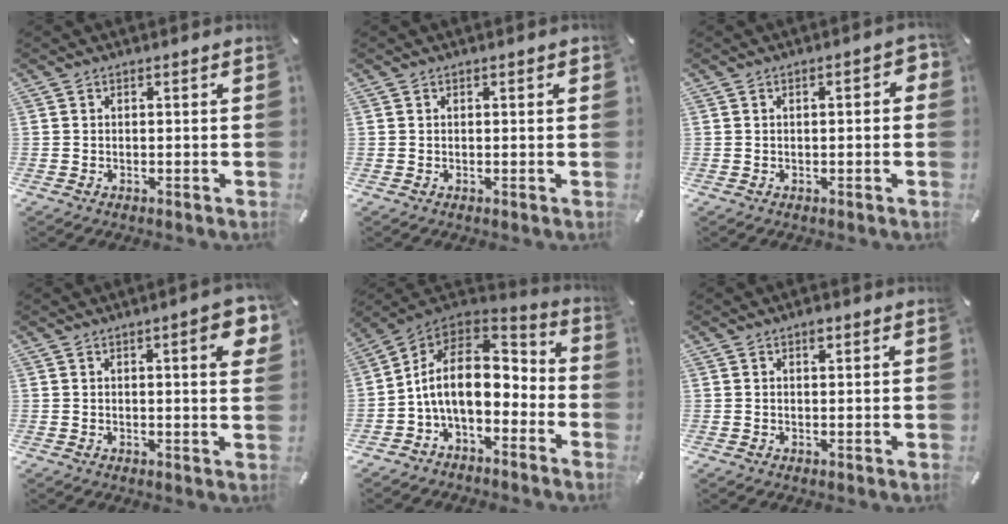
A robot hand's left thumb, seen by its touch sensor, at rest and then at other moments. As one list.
[{"total": 0.7, "force": [0.2, 0.2, 0.7], "torque": [-0.005, -0.002, 0.001]}, {"total": 3.5, "force": [-0.1, 1.5, 3.1], "torque": [-0.040, 0.005, -0.007]}, {"total": 6.9, "force": [2.5, 1.5, 6.3], "torque": [-0.088, -0.007, 0.037]}, {"total": 15.8, "force": [-1.1, 10.2, 12.0], "torque": [-0.230, 0.005, -0.020]}, {"total": 1.8, "force": [0.9, 0.6, 1.5], "torque": [-0.024, -0.002, 0.013]}]